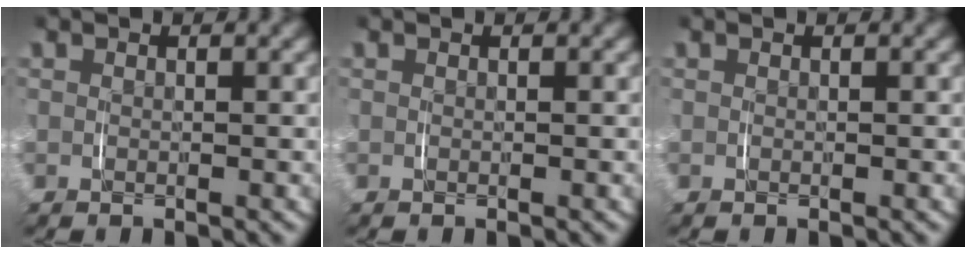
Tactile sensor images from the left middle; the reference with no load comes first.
{"total": 0.0}
{"total": 0.0}